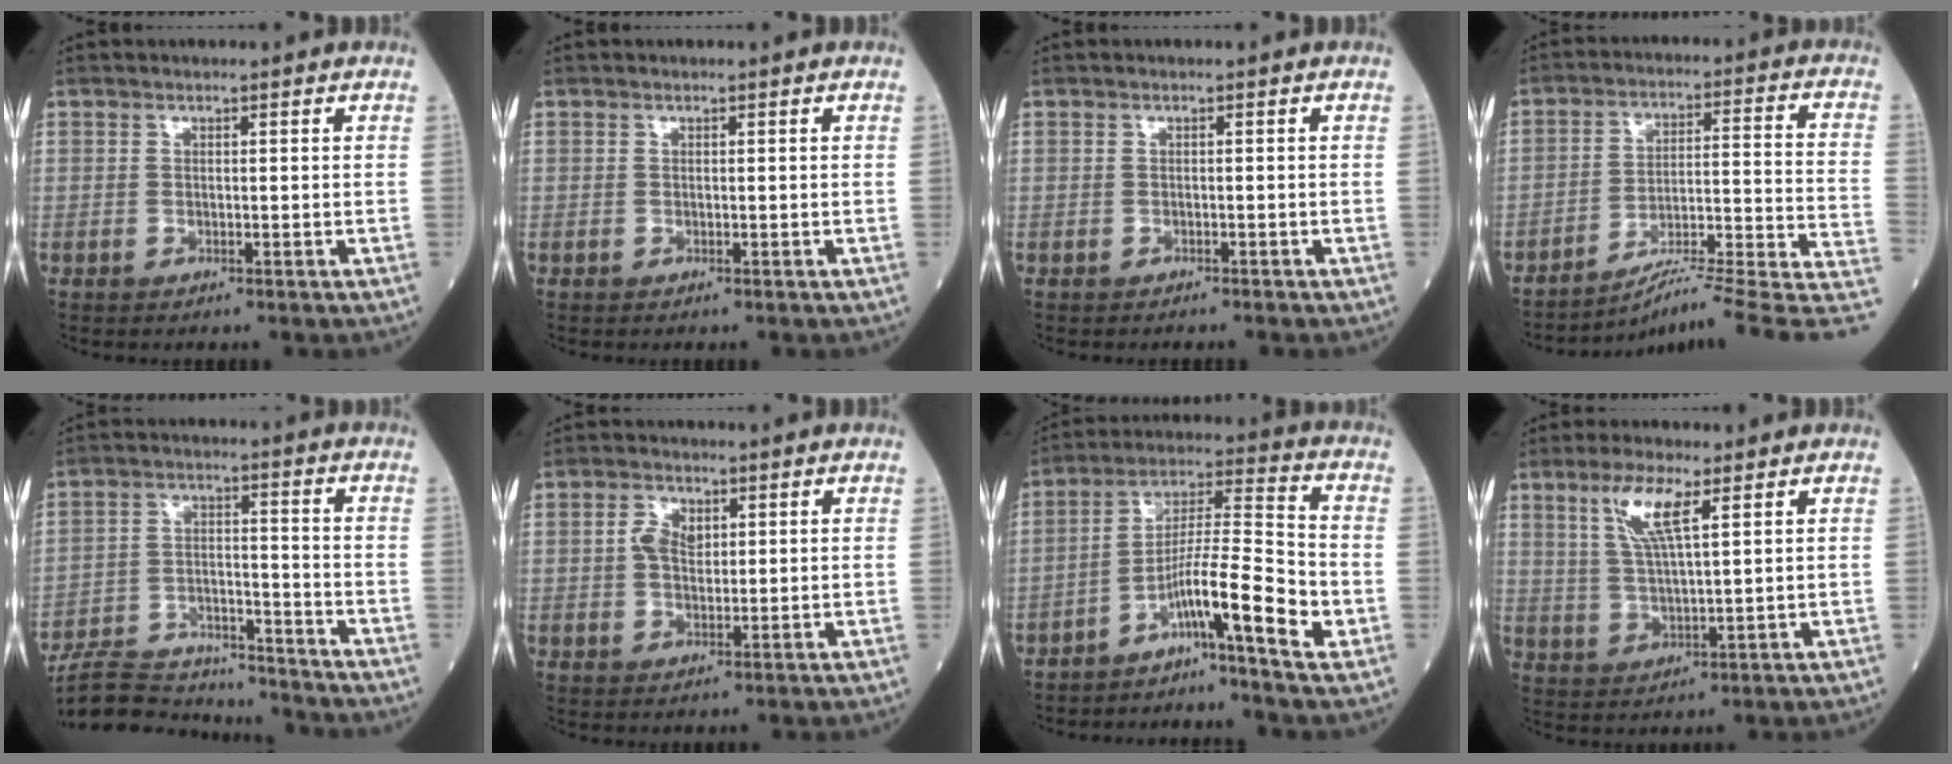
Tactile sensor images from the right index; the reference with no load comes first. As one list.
[{"total": 0.0}, {"total": 1.2, "force": [-1.1, 0.2, 0.5], "torque": [-0.012, -0.002, -0.010]}, {"total": 14.4, "force": [-11.5, -1.4, 8.7], "torque": [-0.095, 0.045, -0.166]}, {"total": 14.9, "force": [-14.5, 2.3, 3.0], "torque": [-0.053, 0.016, -0.226]}, {"total": 3.5, "force": [1.0, 2.1, 2.6], "torque": [-0.054, 0.008, 0.022]}, {"total": 9.6, "force": [-5.1, -0.9, 8.1], "torque": [-0.140, 0.012, -0.094]}, {"total": 7.1, "force": [3.6, 0.9, 6.0], "torque": [-0.129, 0.001, 0.073]}]